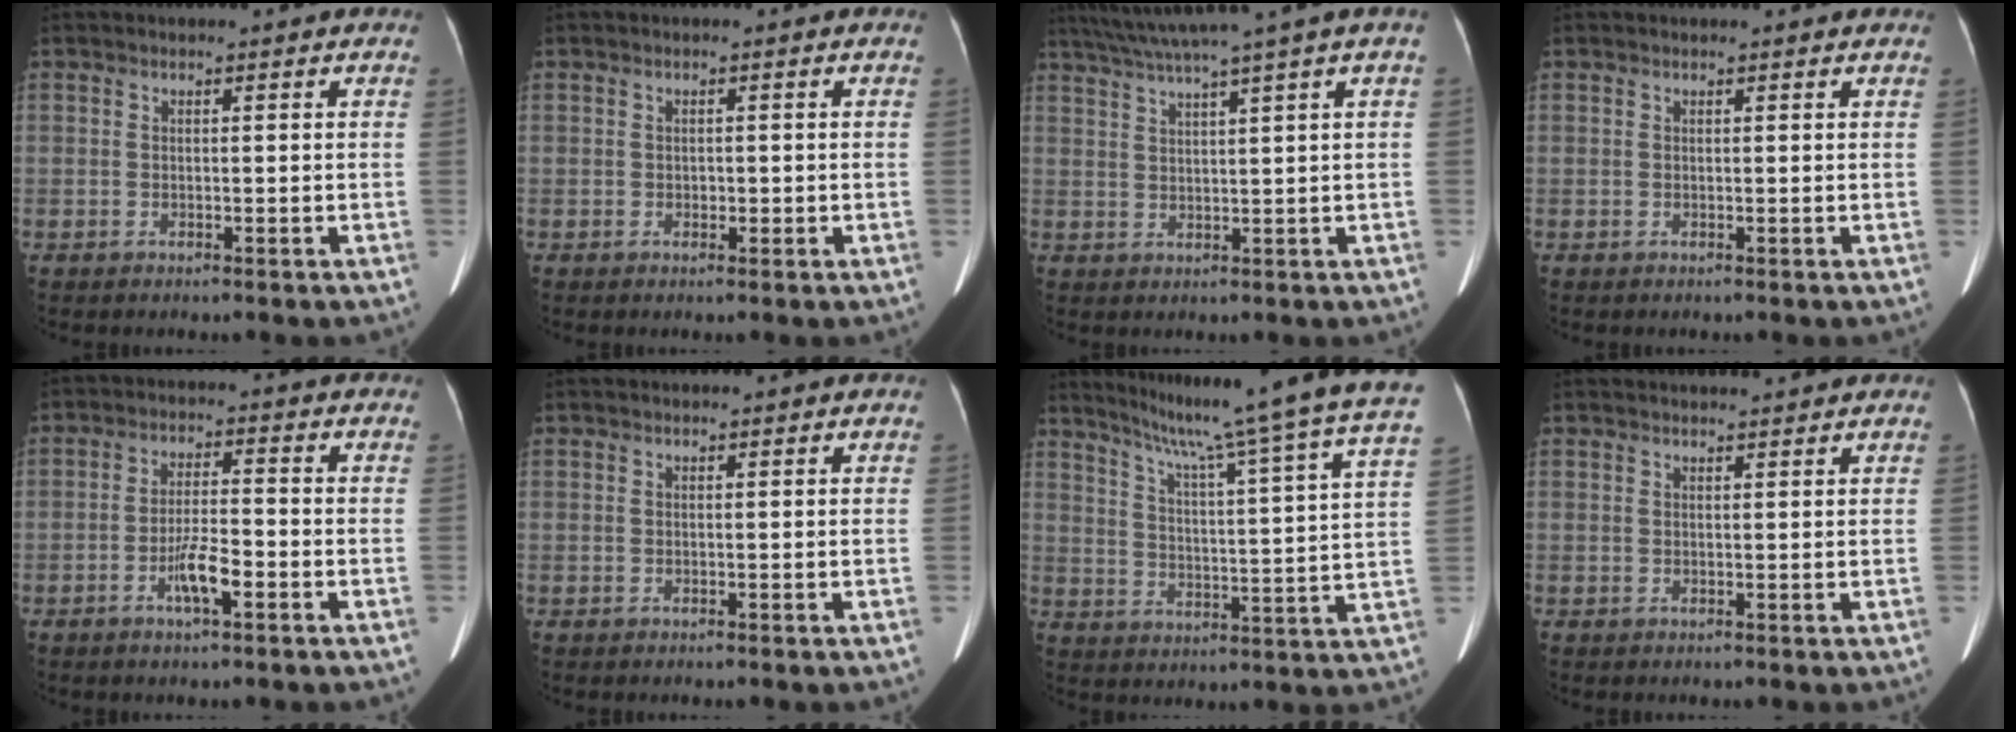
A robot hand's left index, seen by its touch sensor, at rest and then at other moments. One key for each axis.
{"total": 1.1, "fx": -0.3, "fy": 0.8, "fz": 0.7, "tx": -0.014, "ty": 0.000, "tz": -0.001}
{"total": 9.1, "fx": 6.8, "fy": -2.4, "fz": 5.6, "tx": -0.091, "ty": 0.021, "tz": 0.102}
{"total": 0.8, "fx": 0.7, "fy": 0.1, "fz": 0.2, "tx": -0.009, "ty": 0.002, "tz": 0.003}
{"total": 5.3, "fx": -2.5, "fy": 0.9, "fz": 4.6, "tx": -0.094, "ty": -0.001, "tz": -0.045}
{"total": 0.0}
{"total": 26.0, "fx": 22.0, "fy": -2.0, "fz": 13.5, "tx": -0.212, "ty": -0.063, "tz": 0.286}
{"total": 2.4, "fx": 2.4, "fy": -0.1, "fz": 0.6, "tx": -0.008, "ty": 0.015, "tz": 0.036}